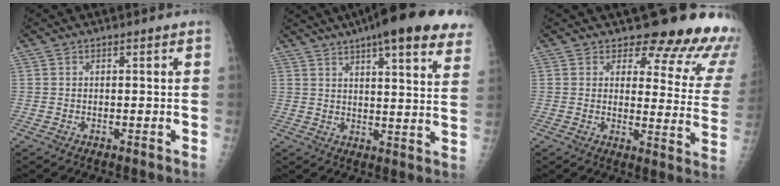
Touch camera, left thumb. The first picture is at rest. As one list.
[{"total": 22.9, "force": [16.0, 4.5, 15.7], "torque": [-0.203, -0.021, 0.199]}, {"total": 18.7, "force": [16.8, 6.2, 5.2], "torque": [-0.011, -0.138, 0.171]}]